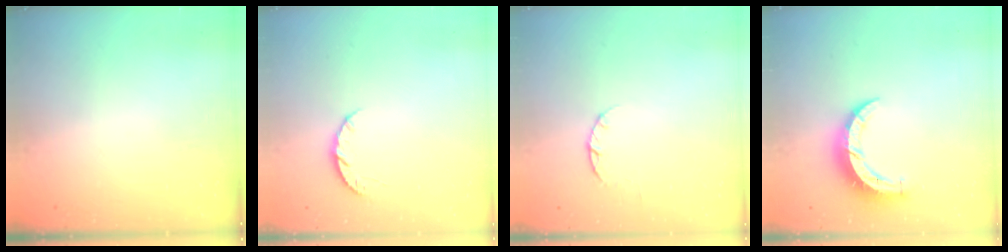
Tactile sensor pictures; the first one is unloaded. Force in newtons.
{"total": 5.0, "press": 4.9, "slide": 0.6}
{"total": 2.4, "press": 2.4, "slide": 0.4}
{"total": 7.9, "press": 7.9, "slide": 0.2}